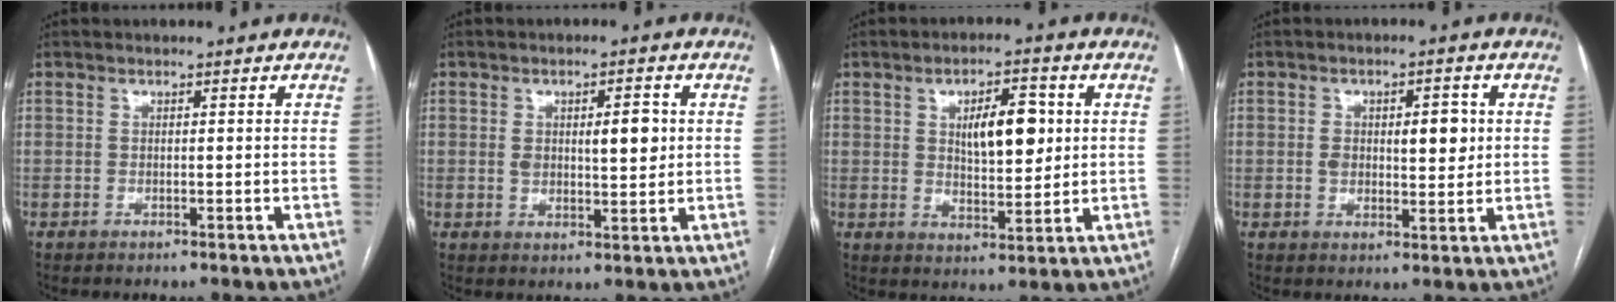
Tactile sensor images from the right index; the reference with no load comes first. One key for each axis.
{"total": 5.9, "fx": 1.1, "fy": 2.2, "fz": 5.4, "tx": -0.082, "ty": 0.006, "tz": 0.023}
{"total": 8.4, "fx": 1.9, "fy": 3.2, "fz": 7.4, "tx": -0.116, "ty": 0.007, "tz": 0.036}
{"total": 6.7, "fx": 0.9, "fy": 3.2, "fz": 5.8, "tx": -0.084, "ty": 0.012, "tz": 0.021}